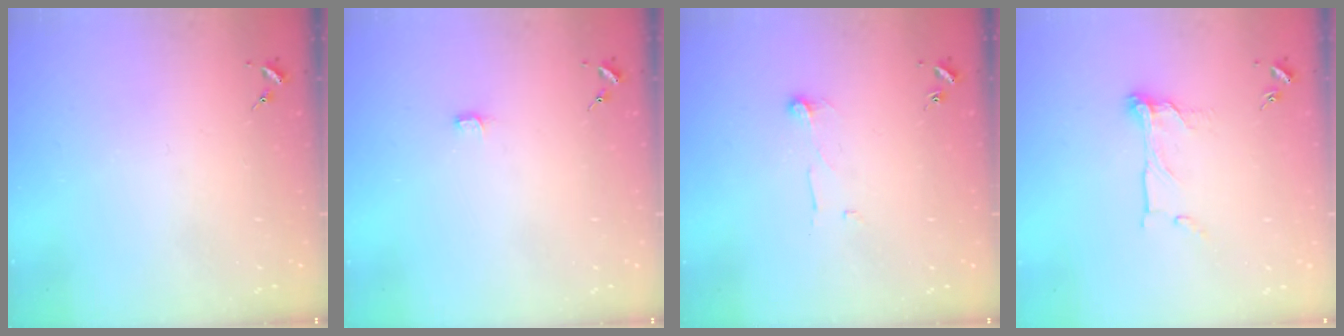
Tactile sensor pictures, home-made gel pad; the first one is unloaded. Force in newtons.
{"total": 2.7, "press": 2.7, "slide": 0.3}
{"total": 5.6, "press": 5.6, "slide": 0.3}
{"total": 9.4, "press": 9.4, "slide": 0.3}